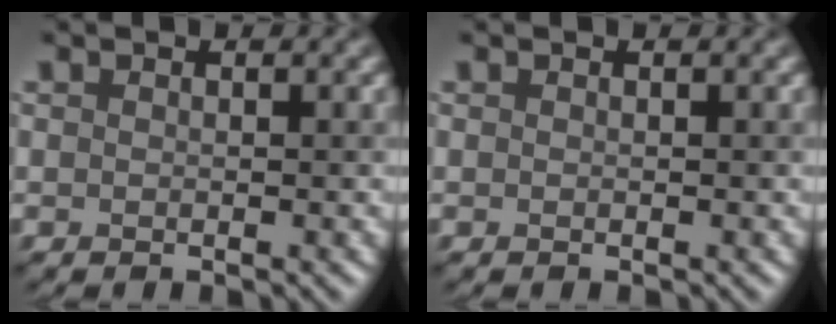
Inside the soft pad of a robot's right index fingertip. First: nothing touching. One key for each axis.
{"total": 0.0}